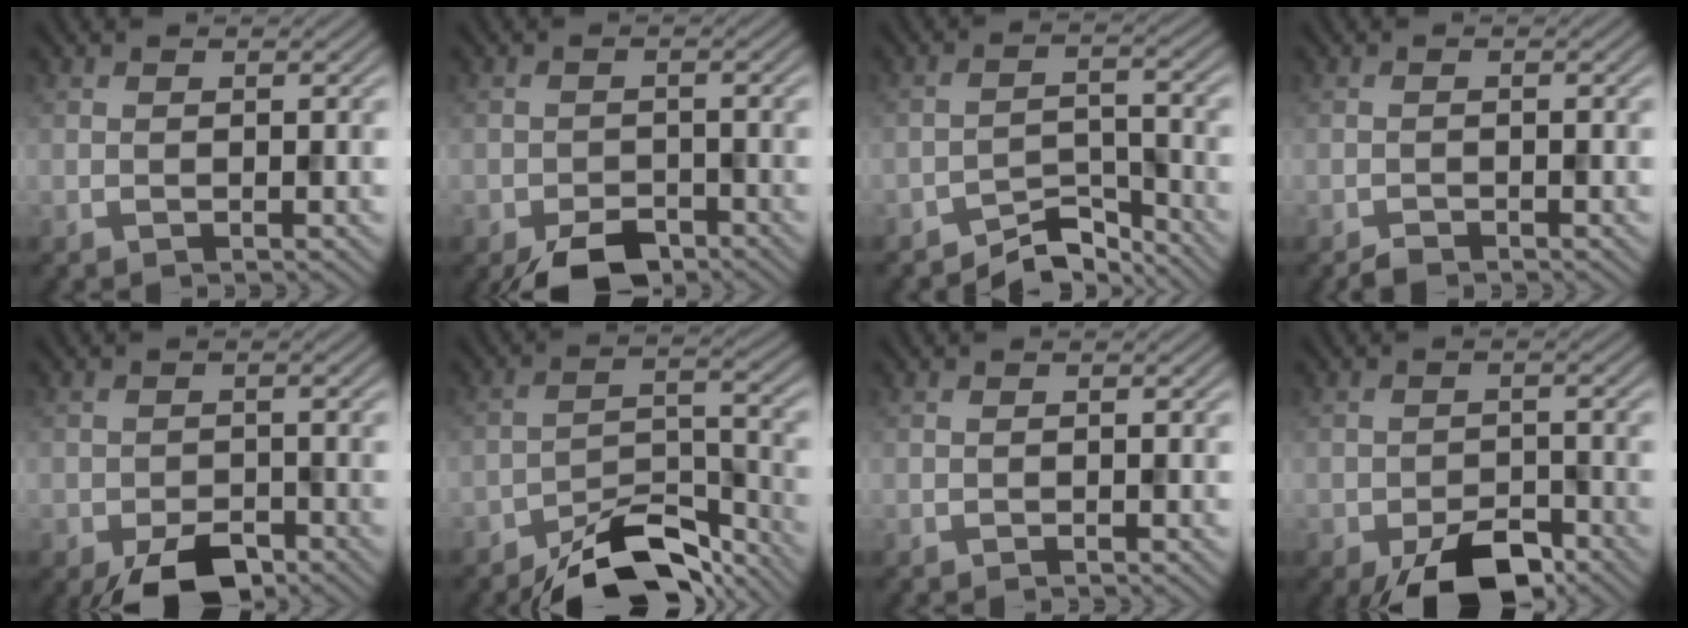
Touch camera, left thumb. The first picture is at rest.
{"total": 5.0, "force": [-3.6, 2.4, 2.4], "torque": [-0.040, -0.005, -0.064]}
{"total": 5.0, "force": [-4.5, 1.3, 1.6], "torque": [-0.024, 0.007, -0.084]}
{"total": 1.1, "force": [-1.0, 0.3, 0.3], "torque": [-0.008, 0.001, -0.019]}
{"total": 5.7, "force": [-3.9, 2.8, 3.2], "torque": [-0.050, -0.008, -0.062]}
{"total": 9.6, "force": [-7.7, 3.2, 4.9], "torque": [-0.074, 0.008, -0.141]}
{"total": 0.0}
{"total": 7.2, "force": [-4.8, 3.3, 4.2], "torque": [-0.064, -0.007, -0.077]}